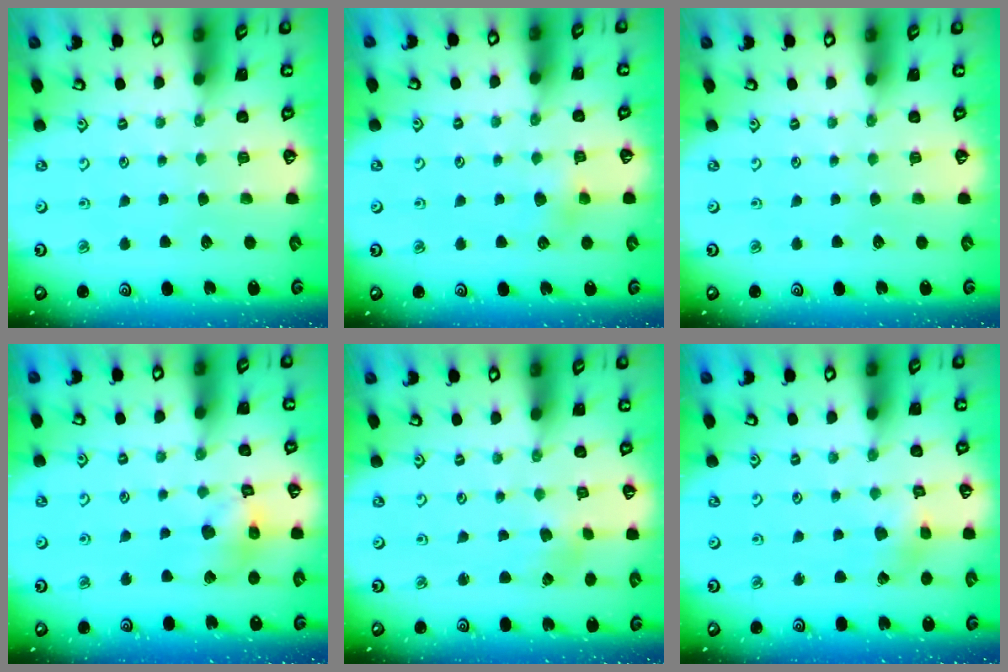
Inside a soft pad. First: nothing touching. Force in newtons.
{"total": 4.6, "press": 4.4, "slide": 1.3}
{"total": 0.0}
{"total": 12.0, "press": 11.9, "slide": 1.6}
{"total": 2.7, "press": 2.7, "slide": 0.3}
{"total": 2.9, "press": 2.9, "slide": 0.2}